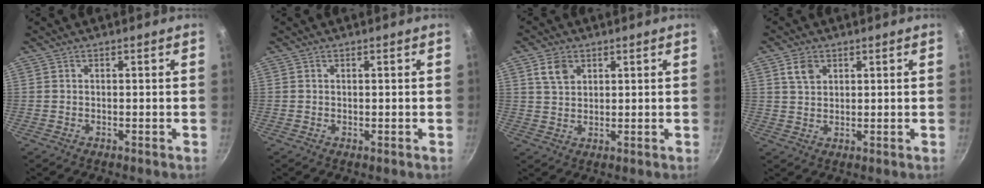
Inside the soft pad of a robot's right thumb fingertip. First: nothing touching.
{"total": 0.0}
{"total": 4.8, "force": [2.2, 3.3, 2.6], "torque": [-0.034, -0.002, 0.044]}
{"total": 3.6, "force": [1.7, 2.5, 2.0], "torque": [-0.025, 0.000, 0.033]}